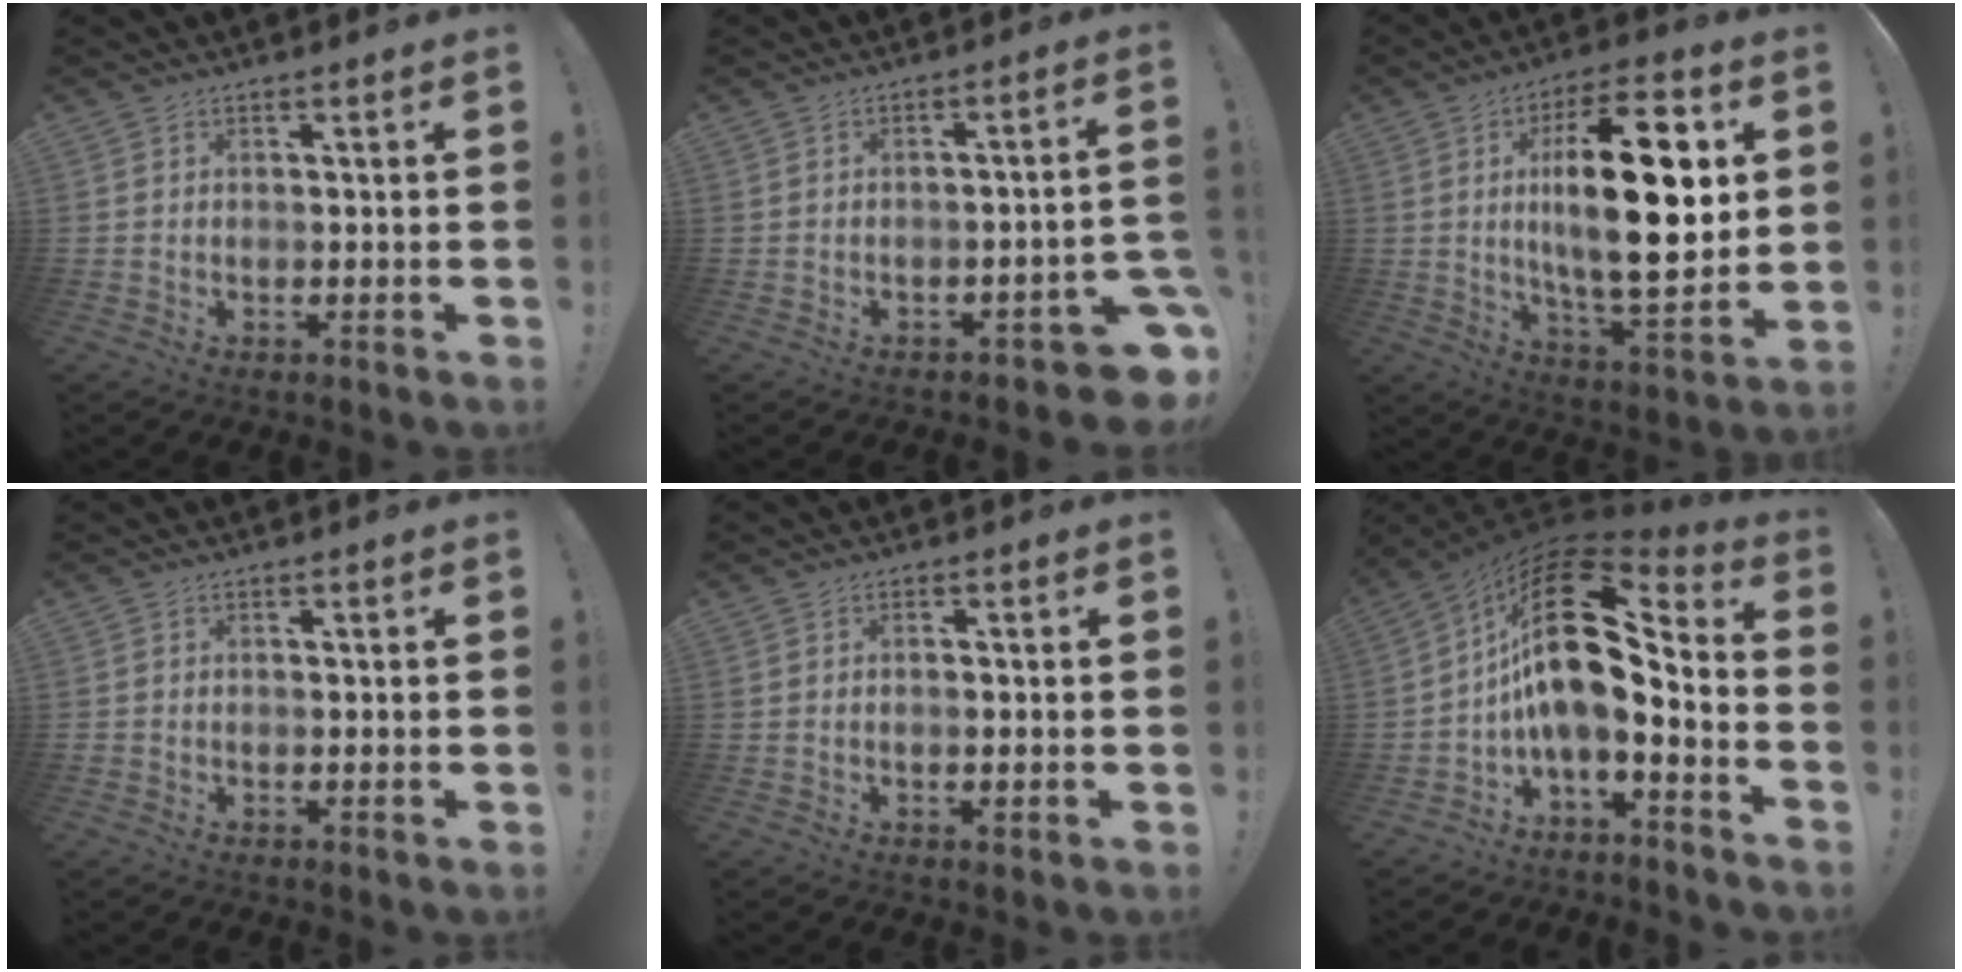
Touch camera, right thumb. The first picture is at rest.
{"total": 6.6, "force": [-4.0, 2.1, 4.9], "torque": [-0.051, 0.013, -0.065]}
{"total": 24.8, "force": [3.9, 9.5, 22.6], "torque": [-0.368, -0.009, 0.054]}
{"total": 0.9, "force": [-0.4, 0.8, 0.4], "torque": [-0.009, 0.004, -0.006]}
{"total": 1.2, "force": [-0.5, 0.4, 1.0], "torque": [-0.013, 0.001, -0.009]}
{"total": 19.2, "force": [2.8, 8.7, 16.9], "torque": [-0.299, -0.020, 0.052]}